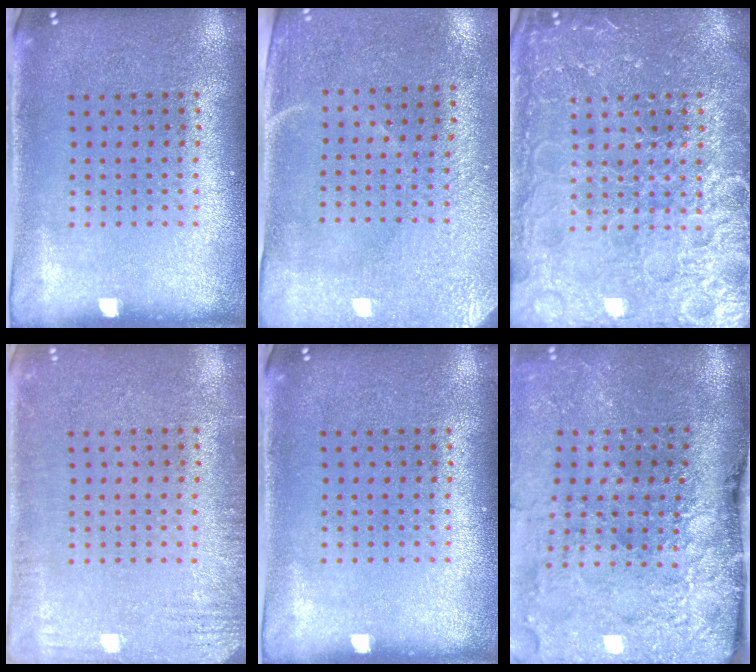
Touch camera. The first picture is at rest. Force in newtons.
{"total": 2.9, "press": 2.5, "slide": 1.4}
{"total": 7.0, "press": 6.9, "slide": 0.8}
{"total": 2.3, "press": 2.2, "slide": 0.4}
{"total": 0.0}
{"total": 5.1, "press": 3.8, "slide": 3.3}